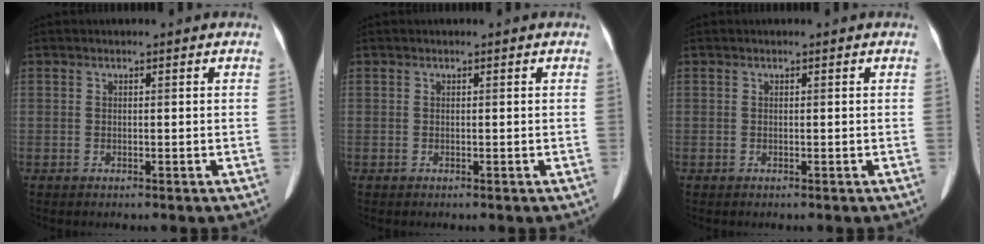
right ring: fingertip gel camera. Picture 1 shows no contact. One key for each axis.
{"total": 0.0}
{"total": 0.0}